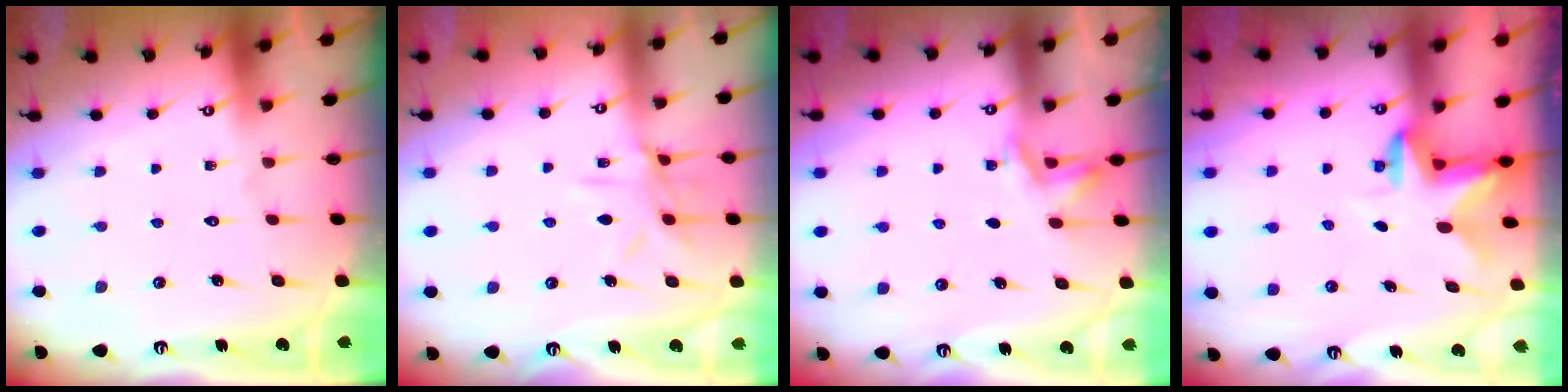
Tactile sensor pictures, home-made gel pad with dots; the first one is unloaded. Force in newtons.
{"total": 8.4, "press": 8.3, "slide": 0.6}
{"total": 3.6, "press": 3.1, "slide": 1.7}
{"total": 2.7, "press": 2.7, "slide": 0.5}